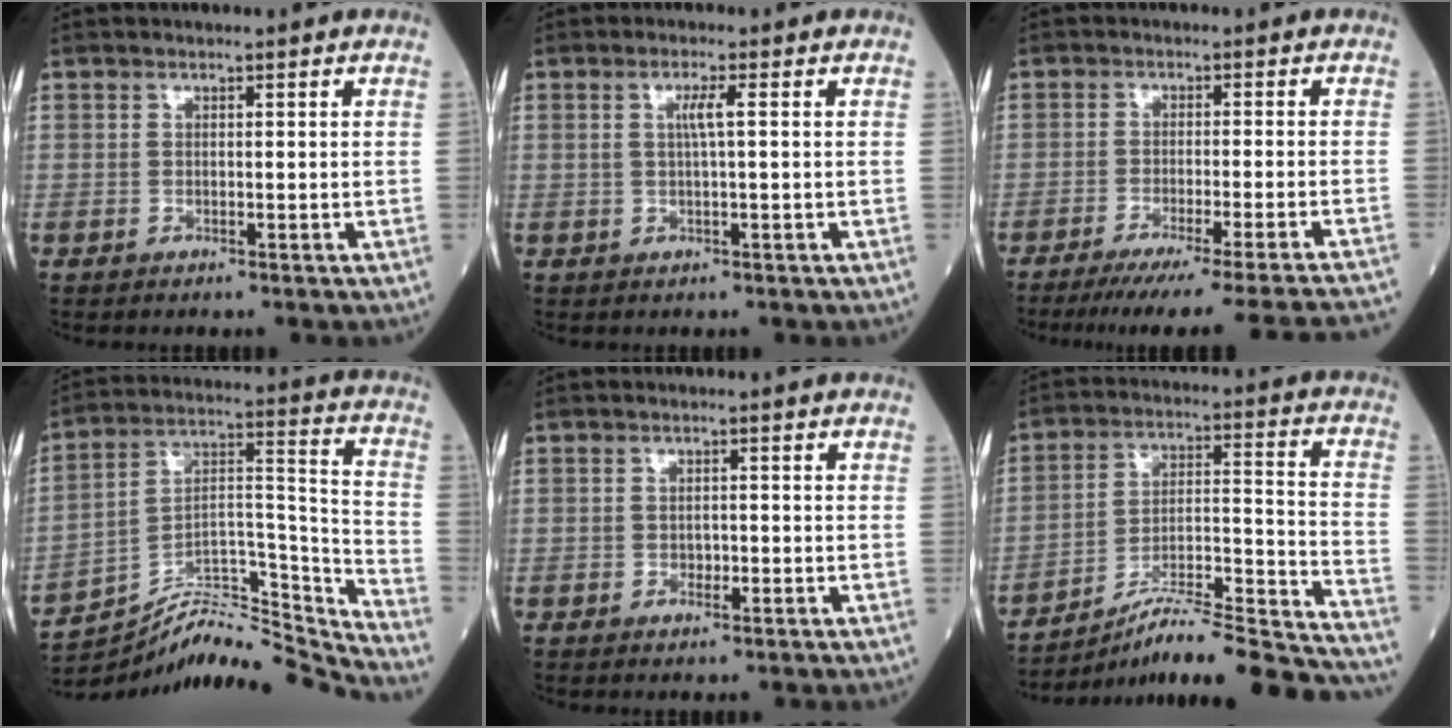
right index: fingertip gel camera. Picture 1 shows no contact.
{"total": 2.4, "force": [0.4, -0.2, 2.4], "torque": [-0.046, 0.000, 0.006]}
{"total": 19.9, "force": [-18.1, -2.4, 7.9], "torque": [-0.065, -0.055, -0.240]}
{"total": 18.1, "force": [-17.8, 0.5, 3.7], "torque": [-0.047, 0.064, -0.287]}
{"total": 1.3, "force": [-0.5, 0.8, 0.8], "torque": [-0.012, 0.002, -0.007]}
{"total": 25.2, "force": [-23.0, 0.3, 10.3], "torque": [-0.107, 0.003, -0.341]}